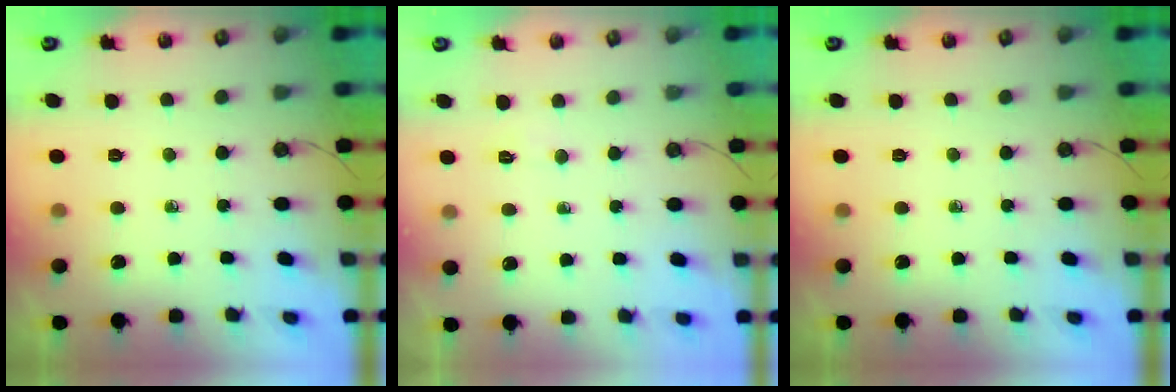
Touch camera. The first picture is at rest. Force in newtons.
{"total": 2.9, "press": 2.6, "slide": 1.4}
{"total": 0.0}